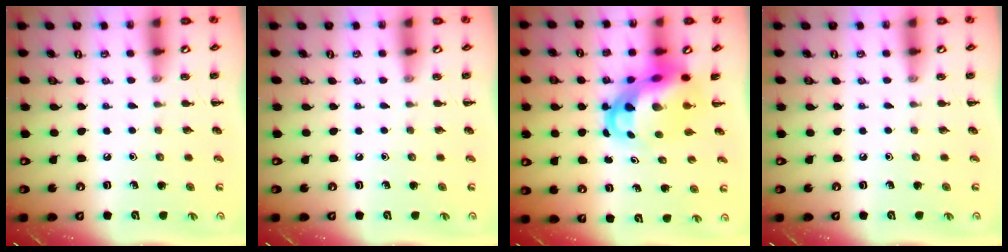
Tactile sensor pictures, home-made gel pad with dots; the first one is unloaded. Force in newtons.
{"total": 0.0}
{"total": 8.1, "press": 7.7, "slide": 2.3}
{"total": 0.0}